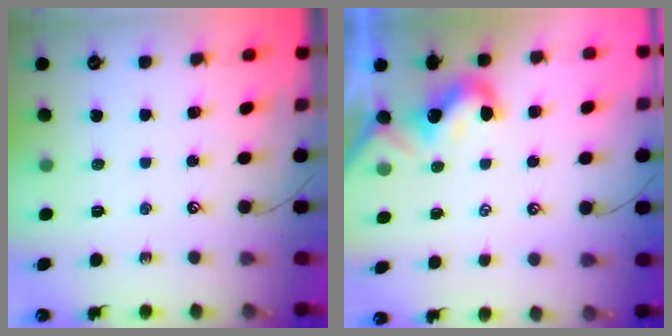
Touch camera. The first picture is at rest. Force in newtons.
{"total": 0.7, "press": 0.5, "slide": 0.4}